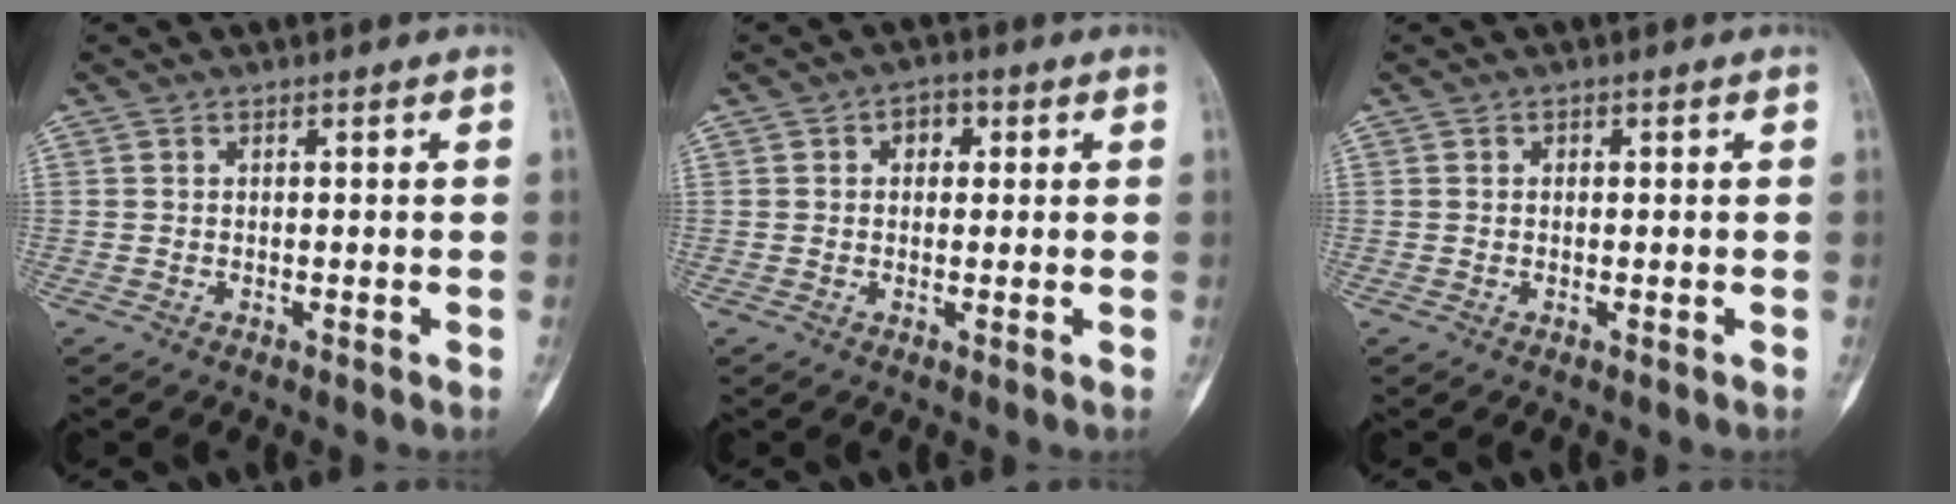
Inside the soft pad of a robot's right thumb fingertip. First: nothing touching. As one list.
[{"total": 3.4, "force": [0.9, 2.5, 2.1], "torque": [-0.010, 0.006, 0.008]}, {"total": 0.6, "force": [0.1, 0.5, 0.3], "torque": [-0.001, 0.002, -0.001]}]